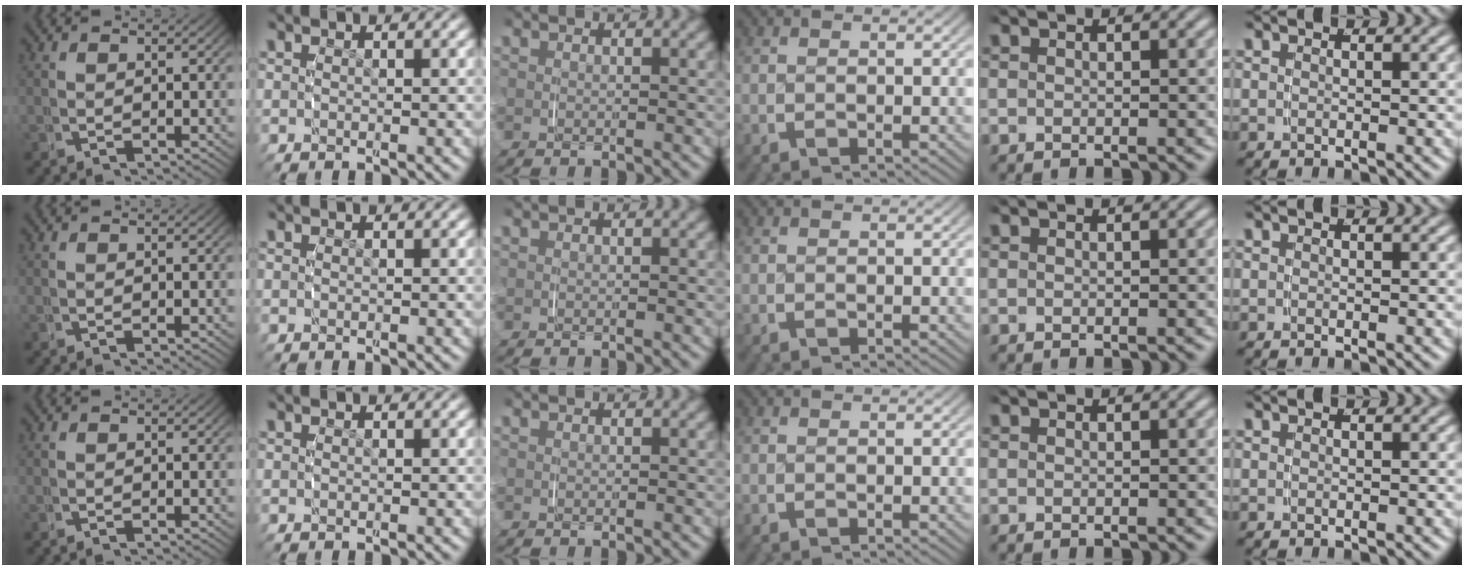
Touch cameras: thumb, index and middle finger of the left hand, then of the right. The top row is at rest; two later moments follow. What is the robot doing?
{"motion": "grasp_and_lifting", "object": "string"}